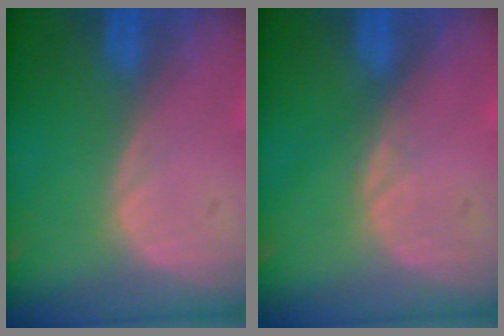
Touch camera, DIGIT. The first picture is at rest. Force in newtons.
{"total": 0.5, "press": 0.5, "slide": 0.1}